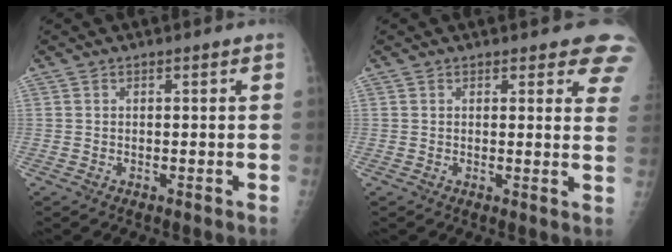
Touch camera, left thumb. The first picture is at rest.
{"total": 7.5, "force": [6.2, 2.7, 3.2], "torque": [0.006, -0.027, 0.048]}